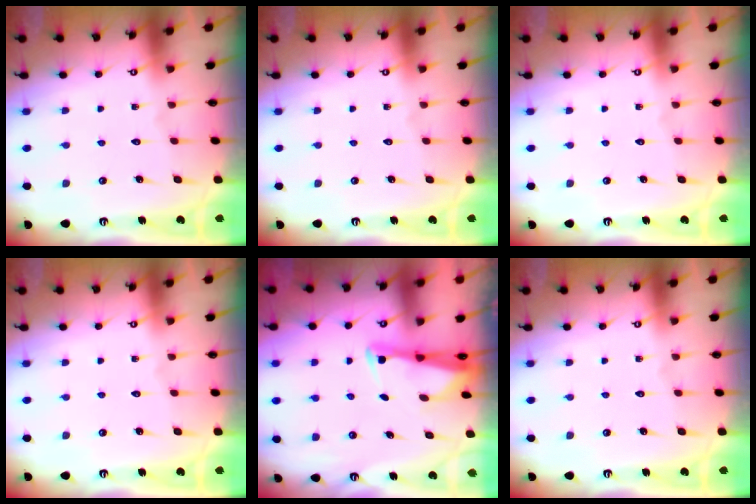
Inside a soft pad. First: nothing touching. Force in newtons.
{"total": 0.0}
{"total": 0.0}
{"total": 0.0}
{"total": 2.8, "press": 2.8, "slide": 0.5}
{"total": 0.0}